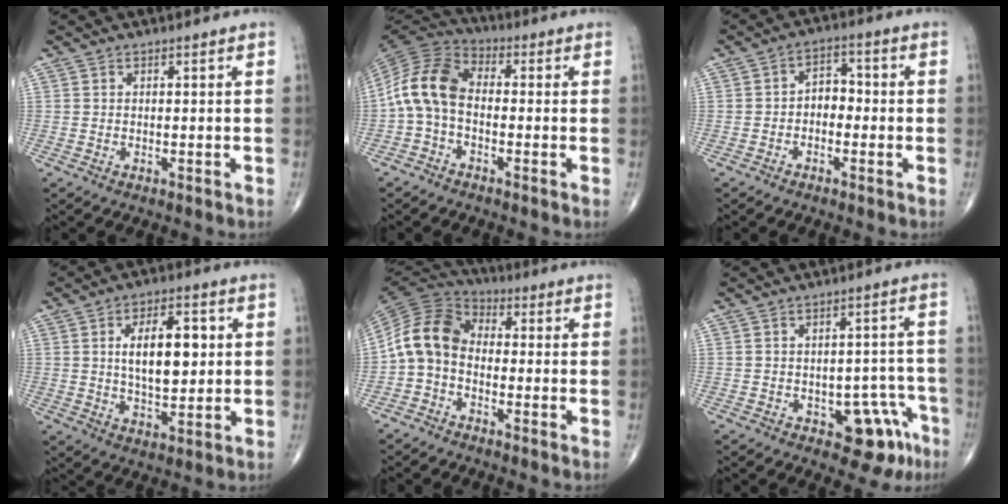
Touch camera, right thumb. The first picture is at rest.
{"total": 10.4, "force": [-1.3, 6.7, 7.9], "torque": [-0.153, 0.030, -0.043]}
{"total": 4.3, "force": [-1.1, 3.1, 2.9], "torque": [-0.025, 0.022, -0.031]}
{"total": 11.4, "force": [1.9, 5.6, 9.8], "torque": [-0.135, -0.005, 0.032]}
{"total": 10.0, "force": [-1.6, 7.4, 6.5], "torque": [-0.119, 0.040, -0.051]}
{"total": 8.8, "force": [-4.4, 5.0, 5.8], "torque": [-0.033, 0.034, -0.049]}